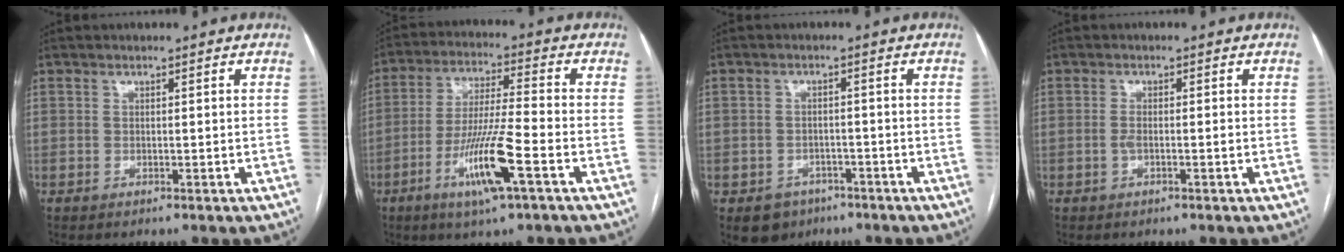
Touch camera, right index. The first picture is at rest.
{"total": 11.7, "force": [-5.0, 0.2, 10.6], "torque": [-0.205, -0.015, -0.093]}
{"total": 4.8, "force": [-2.6, 3.9, 0.7], "torque": [-0.008, 0.008, -0.033]}
{"total": 1.7, "force": [-0.4, 0.3, 1.6], "torque": [-0.030, 0.000, -0.007]}